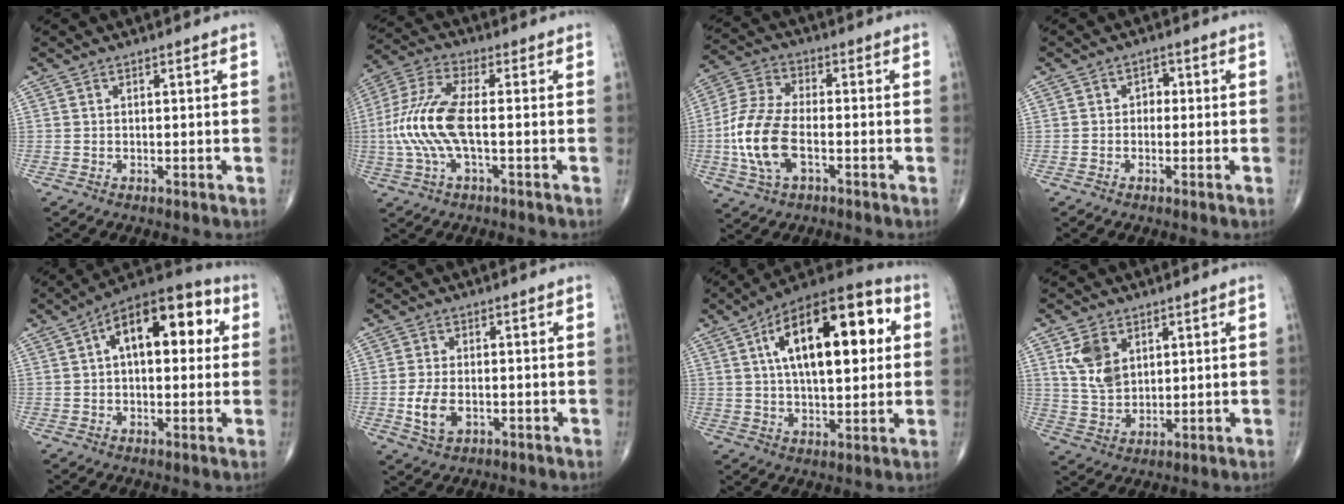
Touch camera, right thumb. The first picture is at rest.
{"total": 12.1, "force": [-1.3, 4.2, 11.3], "torque": [-0.270, 0.025, -0.028]}
{"total": 12.8, "force": [-3.0, 6.6, 10.6], "torque": [-0.230, 0.018, -0.060]}
{"total": 2.1, "force": [-0.2, 1.7, 1.2], "torque": [-0.001, 0.008, -0.011]}
{"total": 16.1, "force": [3.9, 8.2, 13.2], "torque": [-0.166, 0.035, 0.050]}
{"total": 5.4, "force": [-1.2, 3.2, 4.2], "torque": [-0.086, 0.000, -0.018]}
{"total": 22.6, "force": [5.8, 10.1, 19.4], "torque": [-0.286, 0.015, 0.082]}
{"total": 7.9, "force": [3.2, 5.3, 5.0], "torque": [-0.080, -0.013, 0.072]}